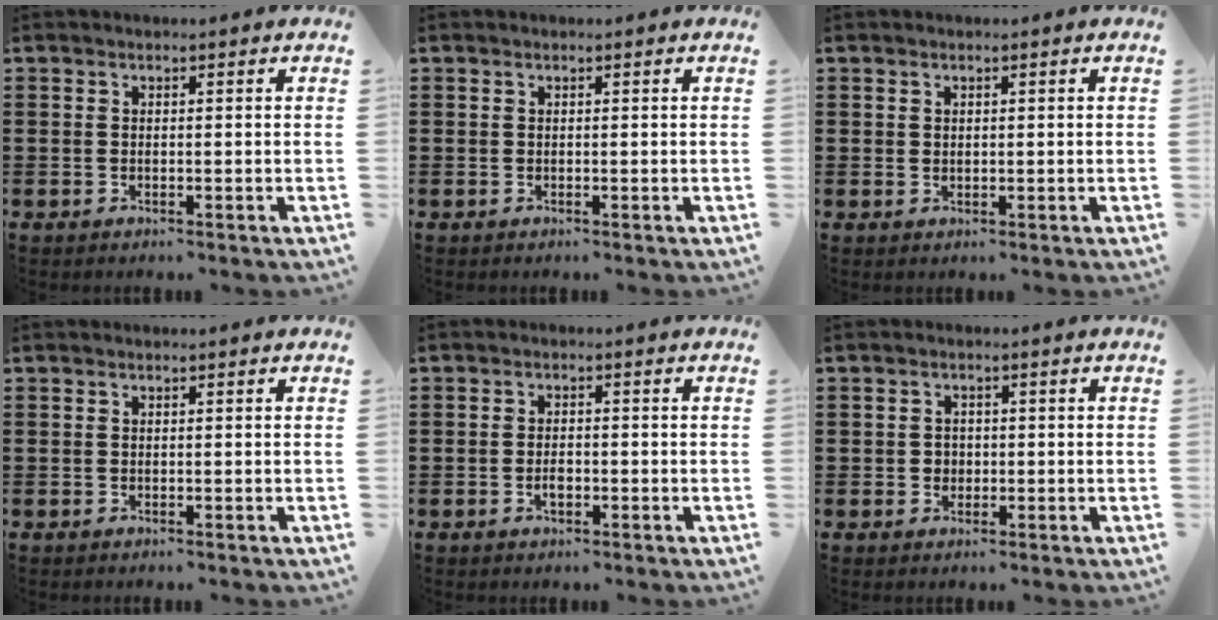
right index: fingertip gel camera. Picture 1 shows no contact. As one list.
[{"total": 0.0}, {"total": 0.7, "force": [0.4, 0.5, 0.2], "torque": [-0.006, 0.002, 0.009]}, {"total": 0.0}, {"total": 2.2, "force": [-0.7, 1.0, 1.8], "torque": [-0.034, 0.001, -0.013]}, {"total": 1.7, "force": [-0.2, 1.6, 0.5], "torque": [-0.014, 0.004, -0.006]}]